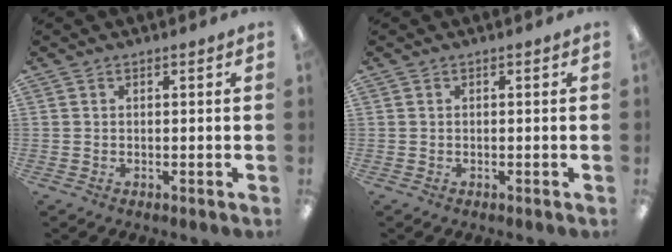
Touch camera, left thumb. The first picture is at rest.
{"total": 0.0}